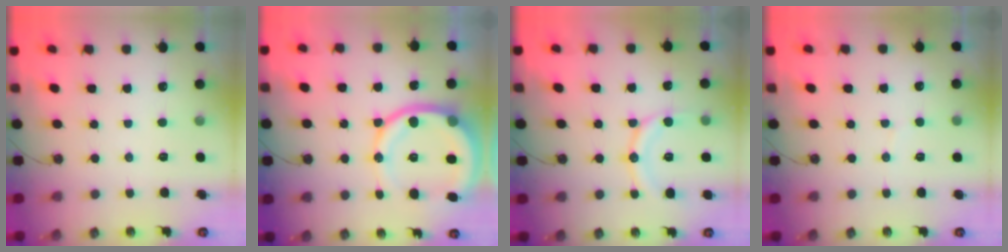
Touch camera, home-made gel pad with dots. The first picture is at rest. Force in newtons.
{"total": 16.2, "press": 16.1, "slide": 2.0}
{"total": 12.7, "press": 12.6, "slide": 1.5}
{"total": 2.8, "press": 2.8, "slide": 0.2}